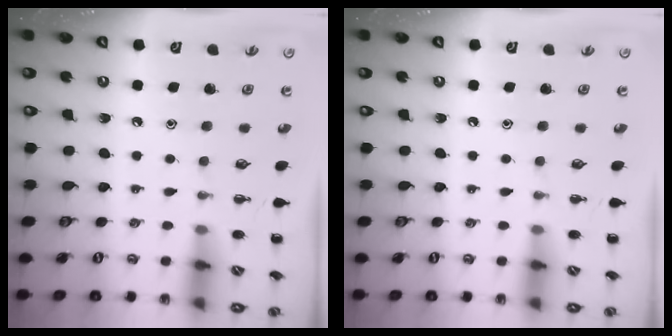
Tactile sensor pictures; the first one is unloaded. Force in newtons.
{"total": 0.0}